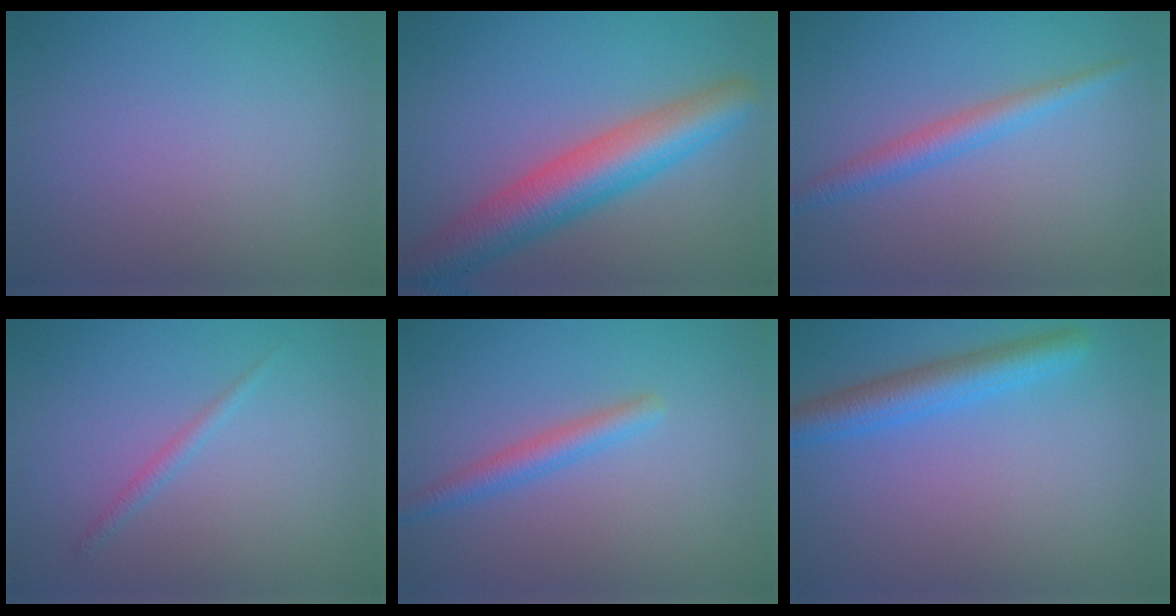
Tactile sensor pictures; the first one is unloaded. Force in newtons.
{"total": 7.6, "press": 7.6, "slide": 0.4}
{"total": 2.4, "press": 2.4, "slide": 0.1}
{"total": 1.0, "press": 1.0, "slide": 0.1}
{"total": 2.1, "press": 2.1, "slide": 0.1}
{"total": 3.7, "press": 3.7, "slide": 0.2}